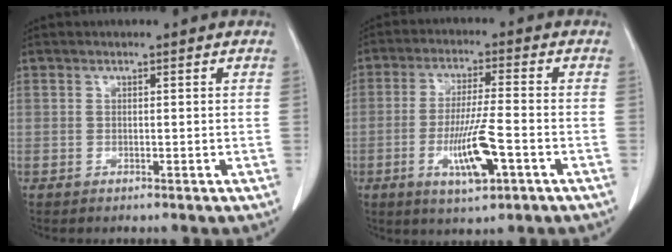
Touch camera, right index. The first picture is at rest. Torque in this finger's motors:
{"motor_torque": [0.51, 0.13, 0.18, 0.17]}